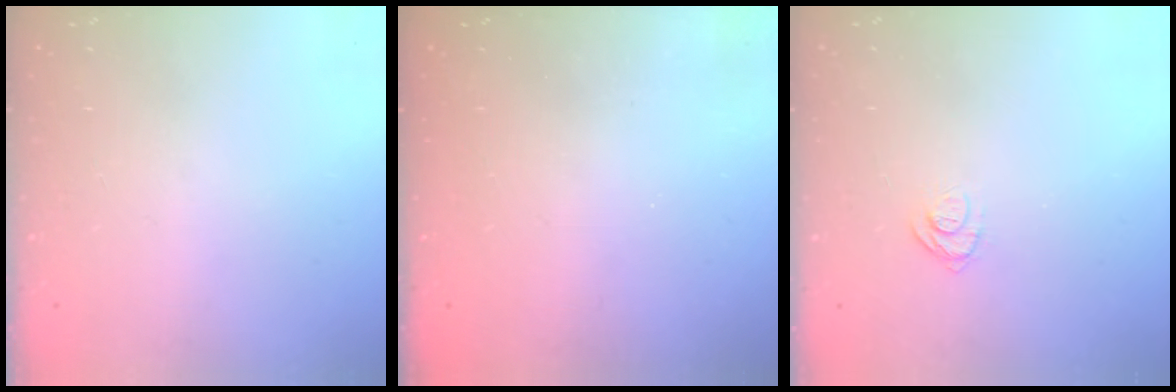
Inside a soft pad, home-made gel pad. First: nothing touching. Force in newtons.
{"total": 2.6, "press": 2.5, "slide": 0.8}
{"total": 7.4, "press": 7.3, "slide": 0.7}